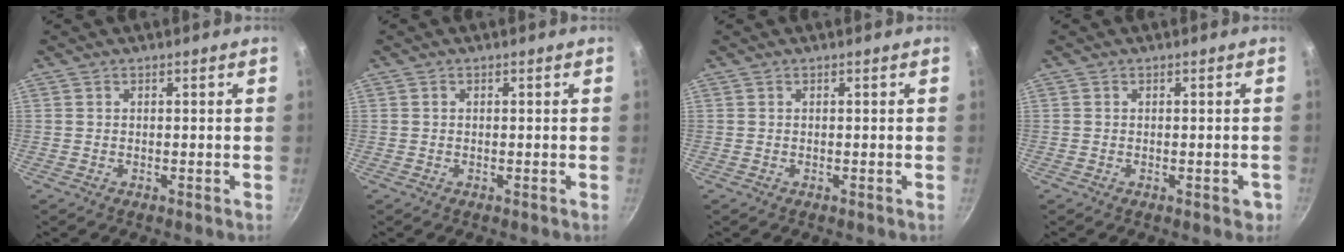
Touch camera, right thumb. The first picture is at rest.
{"total": 0.0}
{"total": 0.0}
{"total": 2.0, "force": [-0.8, 0.9, 1.6], "torque": [-0.011, 0.001, -0.012]}